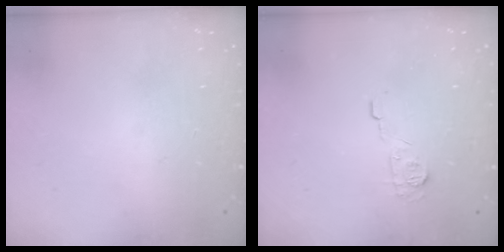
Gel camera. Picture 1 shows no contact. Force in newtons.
{"total": 6.9, "press": 6.9, "slide": 0.6}